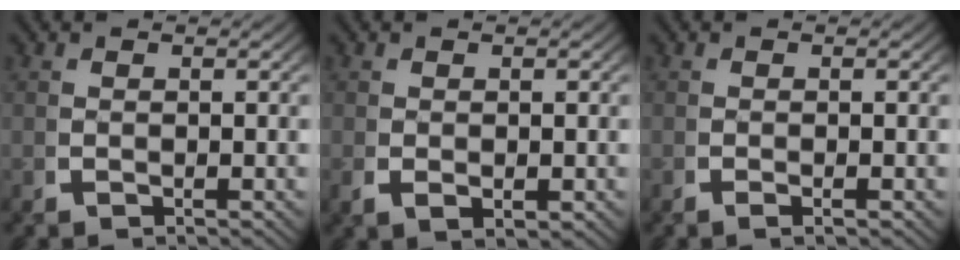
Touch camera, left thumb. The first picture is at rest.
{"total": 1.7, "force": [0.0, 1.2, 1.3], "torque": [-0.032, -0.012, 0.010]}
{"total": 0.7, "force": [-0.3, 0.0, 0.7], "torque": [-0.014, 0.002, -0.007]}